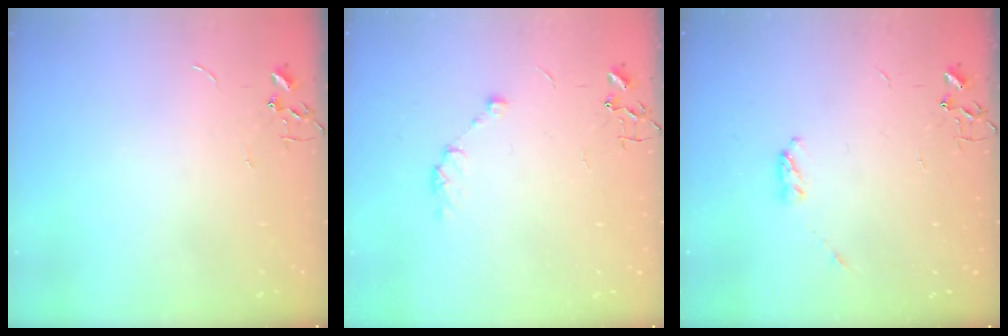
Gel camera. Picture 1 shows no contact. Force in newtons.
{"total": 5.8, "press": 5.8, "slide": 0.8}
{"total": 3.6, "press": 3.6, "slide": 0.6}